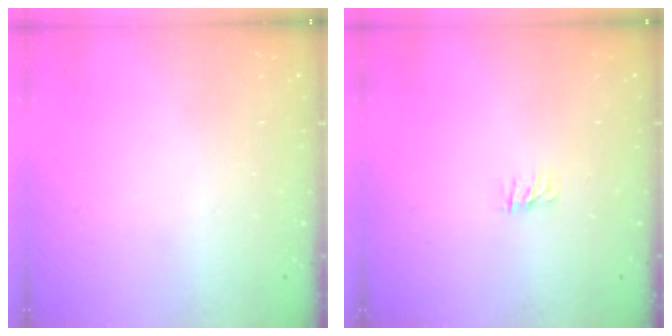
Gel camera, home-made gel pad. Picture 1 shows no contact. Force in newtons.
{"total": 0.0}